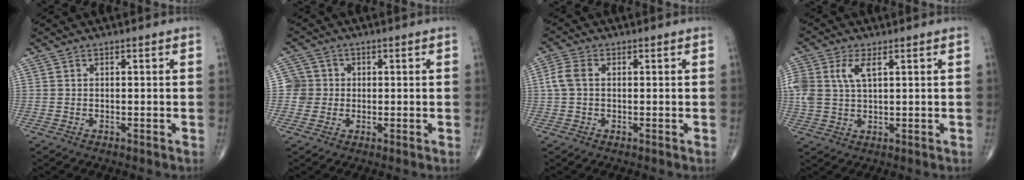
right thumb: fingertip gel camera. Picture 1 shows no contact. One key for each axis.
{"total": 3.9, "fx": 0.1, "fy": 3.9, "fz": 0.1, "tx": 0.031, "ty": 0.009, "tz": -0.003}
{"total": 3.8, "fx": 0.4, "fy": 2.5, "fz": 2.8, "tx": -0.073, "ty": 0.011, "tz": 0.003}
{"total": 7.2, "fx": 2.5, "fy": 3.8, "fz": 5.6, "tx": -0.135, "ty": 0.005, "tz": 0.052}